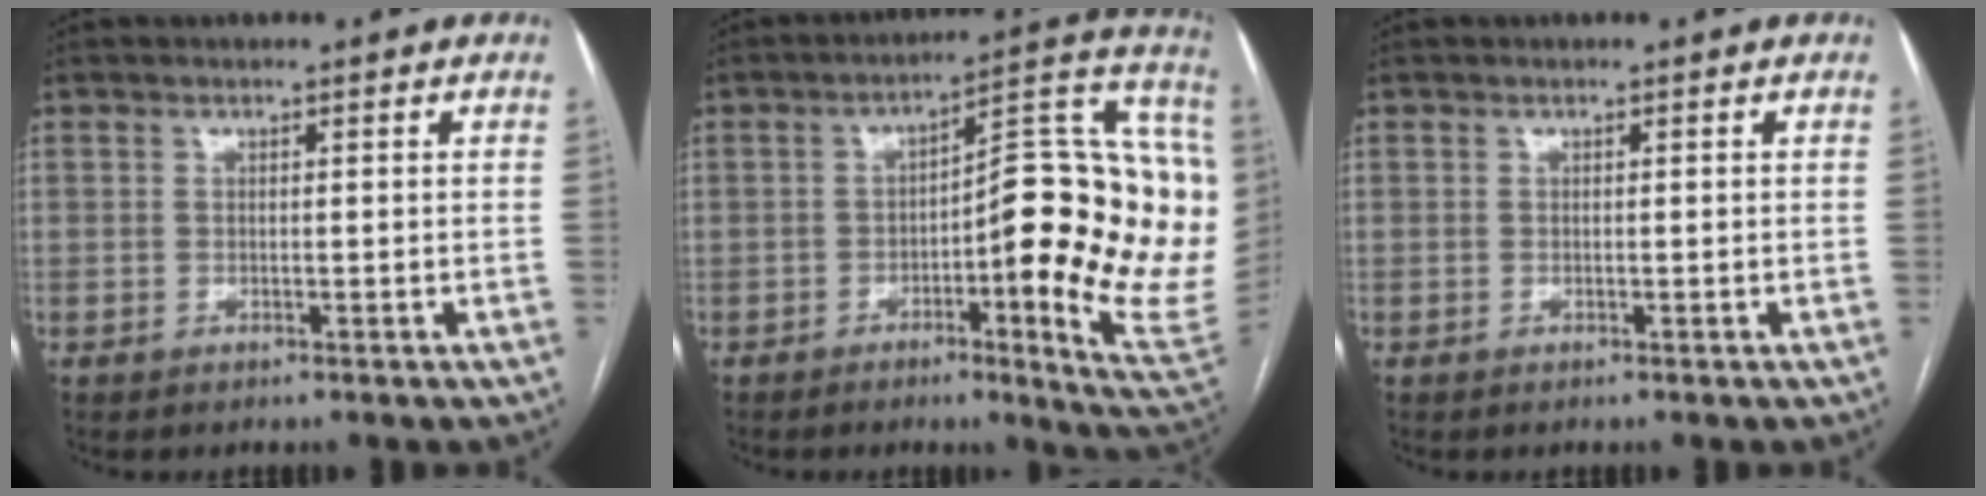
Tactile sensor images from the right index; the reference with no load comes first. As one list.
[{"total": 22.2, "force": [-1.4, 4.1, 21.8], "torque": [-0.191, 0.040, -0.012]}, {"total": 0.0}]